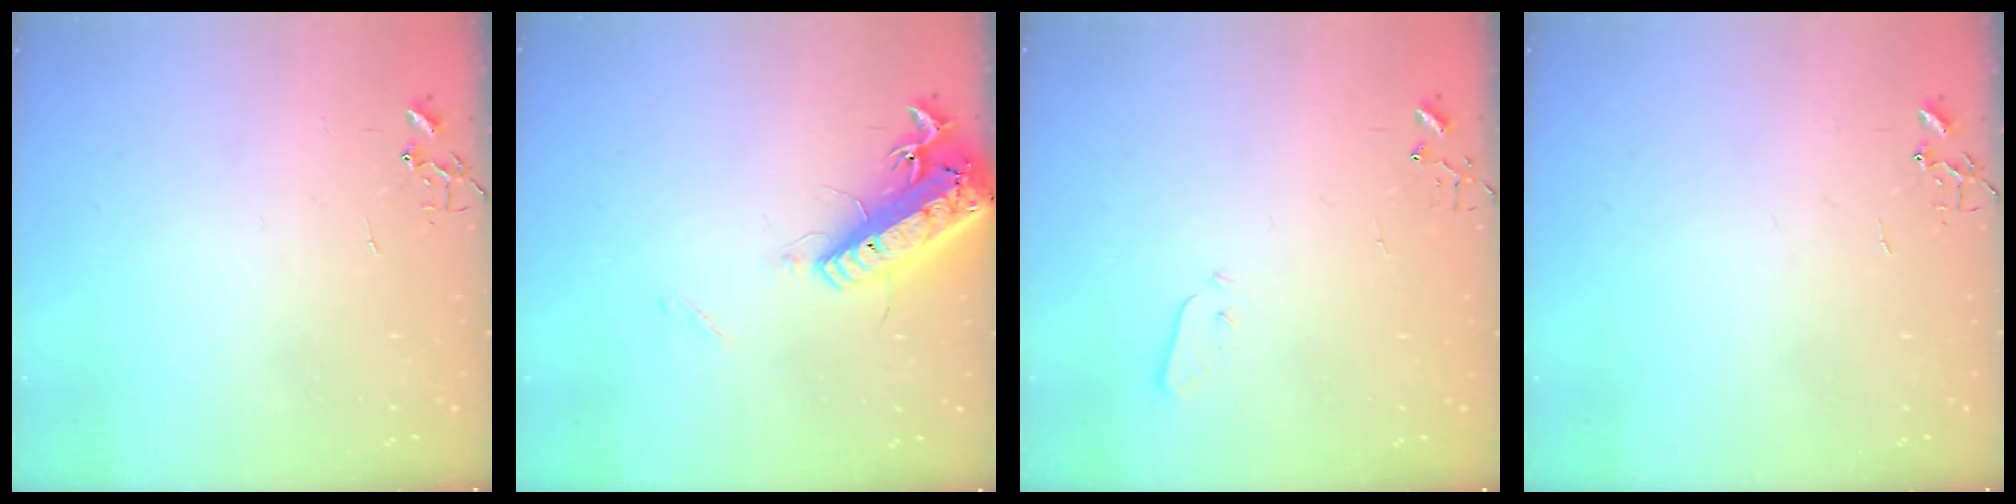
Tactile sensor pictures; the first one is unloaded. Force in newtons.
{"total": 18.1, "press": 17.7, "slide": 3.9}
{"total": 2.5, "press": 2.5, "slide": 0.4}
{"total": 0.0}